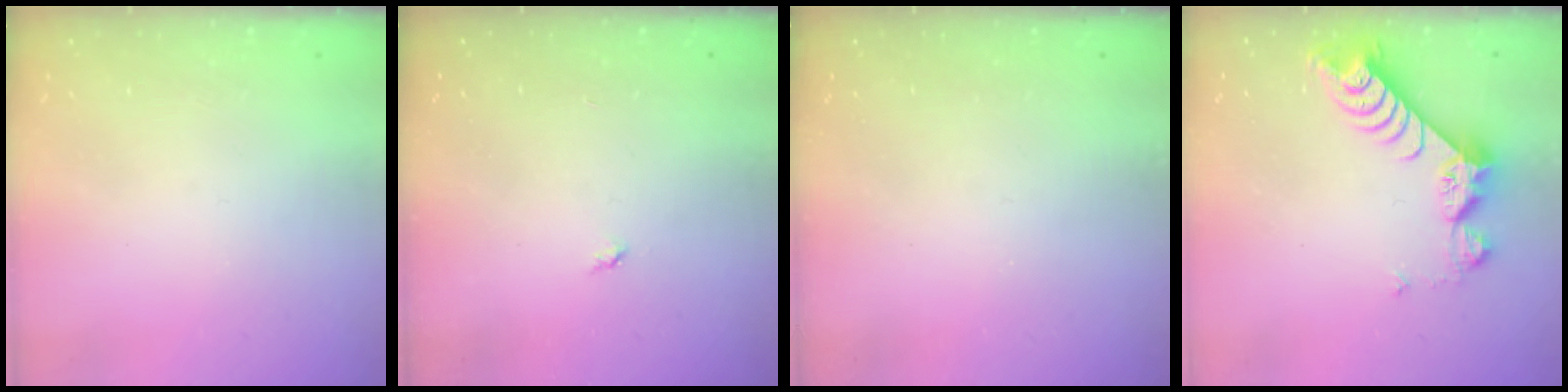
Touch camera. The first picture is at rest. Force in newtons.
{"total": 2.8, "press": 2.8, "slide": 0.4}
{"total": 0.0}
{"total": 8.6, "press": 8.5, "slide": 0.7}